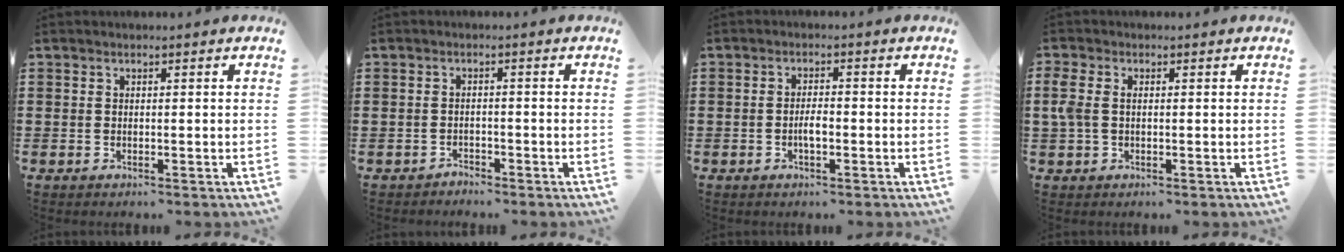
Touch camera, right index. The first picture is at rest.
{"total": 1.6, "force": [-1.5, 0.5, -0.2], "torque": [-0.001, 0.006, -0.035]}
{"total": 2.9, "force": [-1.0, 0.9, 2.6], "torque": [-0.056, 0.001, -0.020]}
{"total": 2.7, "force": [0.1, 1.7, 2.1], "torque": [-0.058, 0.002, -0.003]}